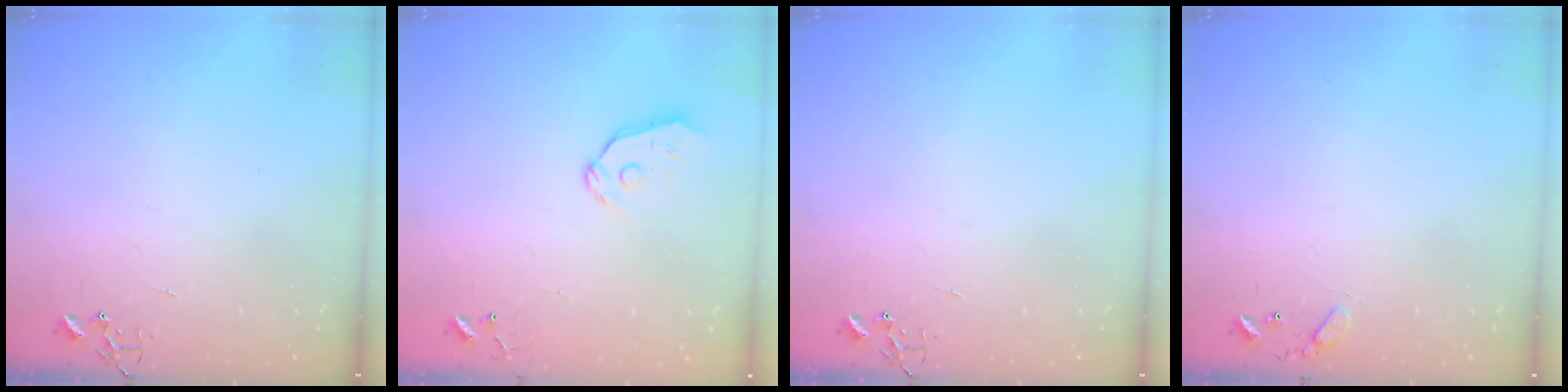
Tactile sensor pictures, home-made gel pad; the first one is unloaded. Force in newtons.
{"total": 6.1, "press": 6.1, "slide": 0.6}
{"total": 0.0}
{"total": 7.7, "press": 7.6, "slide": 0.5}